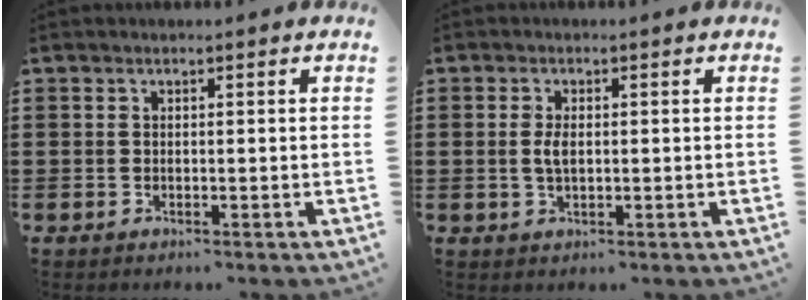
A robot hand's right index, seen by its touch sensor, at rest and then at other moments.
{"total": 2.8, "force": [0.0, 1.3, 2.5], "torque": [-0.057, 0.001, -0.003]}